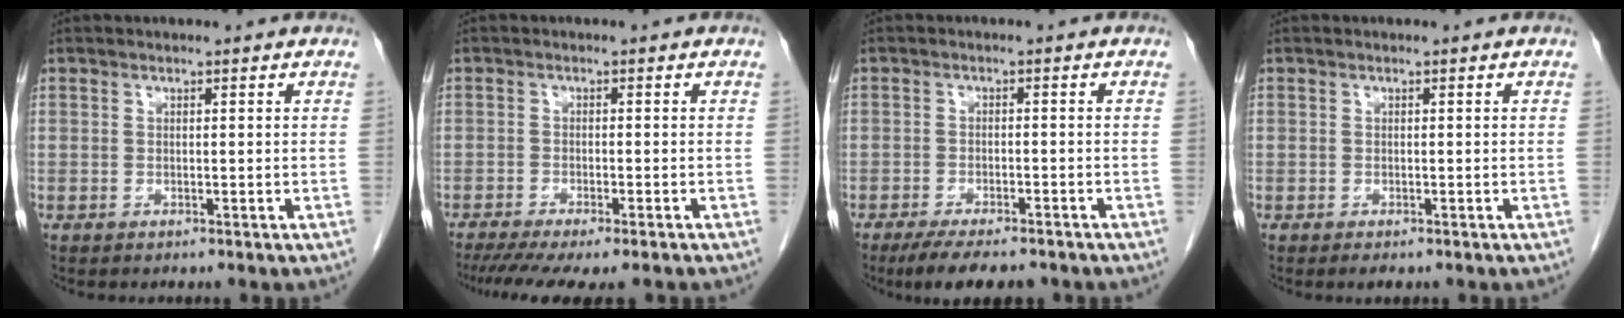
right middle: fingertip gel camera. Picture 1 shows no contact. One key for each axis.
{"total": 11.3, "fx": -9.2, "fy": 1.7, "fz": 6.3, "tx": -0.093, "ty": -0.017, "tz": -0.134}
{"total": 8.0, "fx": -6.5, "fy": 2.2, "fz": 4.2, "tx": -0.062, "ty": -0.010, "tz": -0.099}
{"total": 1.1, "fx": -0.8, "fy": 0.5, "fz": 0.6, "tx": -0.008, "ty": 0.000, "tz": -0.006}